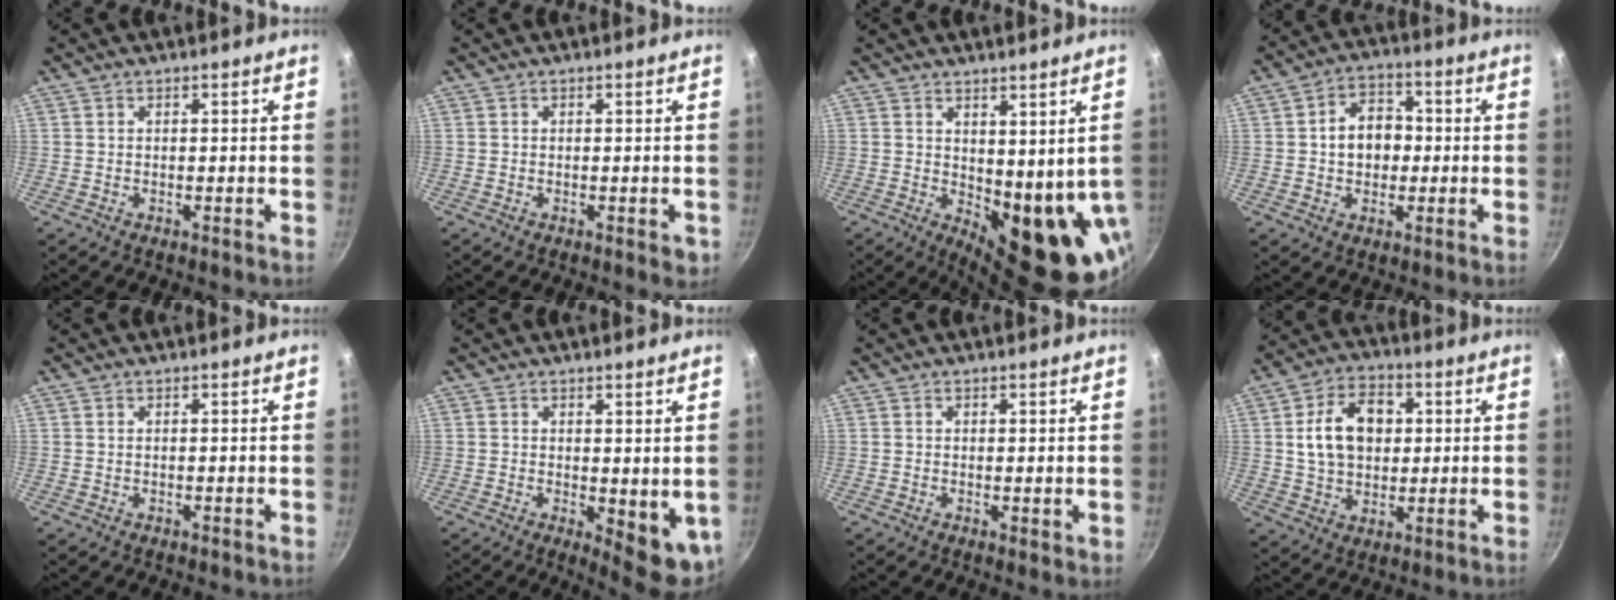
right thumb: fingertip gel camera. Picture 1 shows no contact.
{"total": 1.8, "force": [-0.5, 1.0, 1.5], "torque": [-0.014, -0.002, -0.008]}
{"total": 14.8, "force": [0.6, 6.6, 13.2], "torque": [-0.129, -0.031, 0.029]}
{"total": 8.7, "force": [0.0, 6.6, 5.6], "torque": [-0.052, 0.018, -0.008]}
{"total": 0.0}
{"total": 7.7, "force": [0.0, 3.4, 6.9], "torque": [-0.066, -0.007, 0.010]}
{"total": 1.1, "force": [0.5, 0.6, 0.8], "torque": [-0.009, -0.006, 0.005]}
{"total": 12.9, "force": [2.2, 9.3, 8.6], "torque": [-0.118, 0.008, 0.033]}